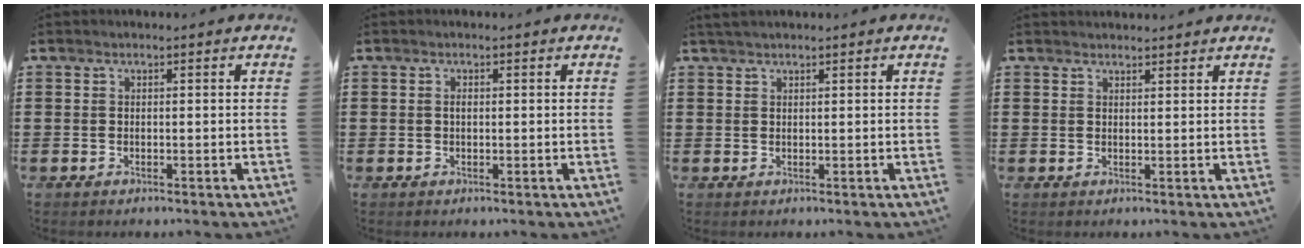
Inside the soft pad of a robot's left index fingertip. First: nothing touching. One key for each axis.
{"total": 0.7, "fx": 0.1, "fy": 0.3, "fz": 0.6, "tx": -0.013, "ty": 0.000, "tz": 0.002}
{"total": 1.2, "fx": 1.0, "fy": 0.1, "fz": 0.5, "tx": -0.012, "ty": 0.001, "tz": 0.020}
{"total": 1.5, "fx": 1.4, "fy": 0.2, "fz": 0.0, "tx": -0.004, "ty": 0.002, "tz": 0.029}